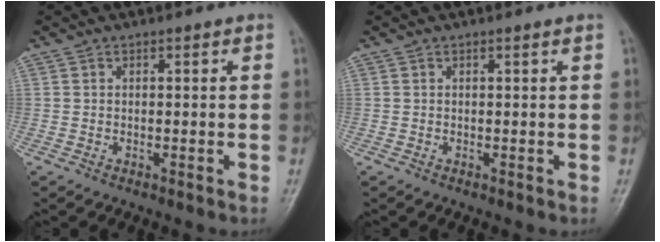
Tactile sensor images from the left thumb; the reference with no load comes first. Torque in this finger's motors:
{"motor_torque": [-0.02, 0.02, -0.17, -0.05, 0.00]}